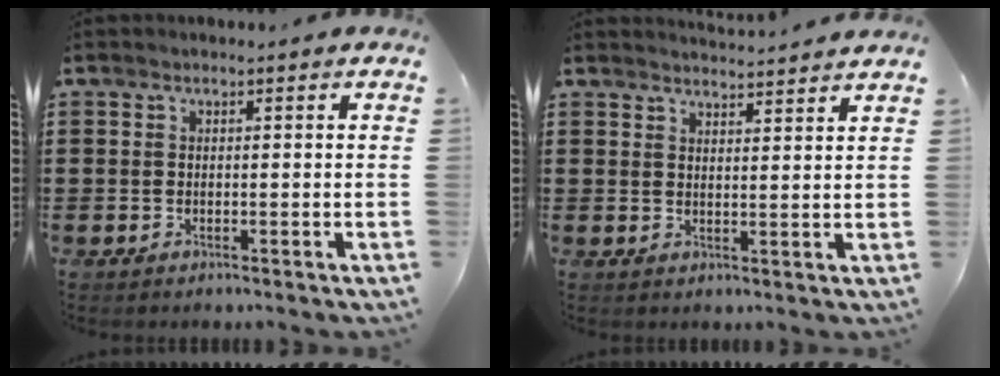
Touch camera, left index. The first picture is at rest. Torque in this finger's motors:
{"motor_torque": [-0.04, -0.11, -0.03, -0.03]}